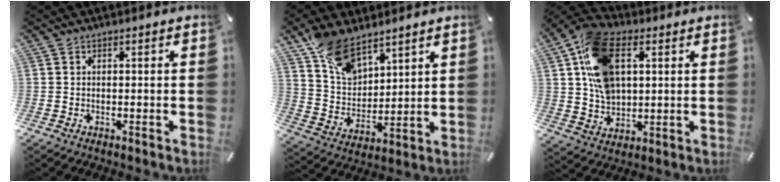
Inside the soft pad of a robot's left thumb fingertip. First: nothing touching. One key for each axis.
{"total": 12.2, "fx": 8.7, "fy": 6.8, "fz": 5.1, "tx": -0.107, "ty": -0.045, "tz": 0.169}
{"total": 15.7, "fx": 4.5, "fy": 10.6, "fz": 10.7, "tx": -0.222, "ty": 0.010, "tz": 0.087}